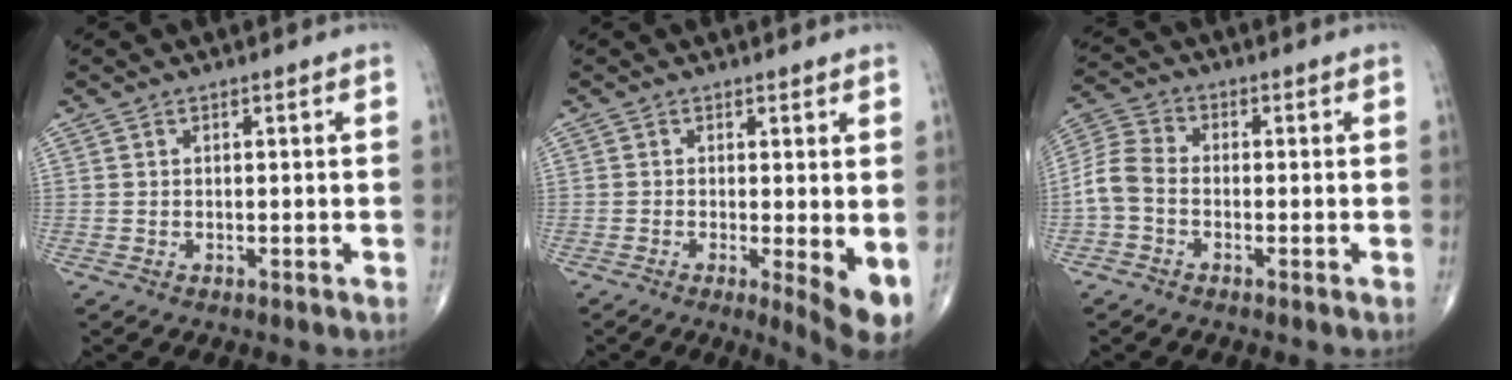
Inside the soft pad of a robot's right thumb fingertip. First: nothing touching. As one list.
[{"total": 6.0, "force": [-0.7, 1.4, 5.8], "torque": [-0.086, -0.017, -0.013]}, {"total": 5.9, "force": [-1.5, 4.1, 3.9], "torque": [-0.080, 0.017, -0.048]}]